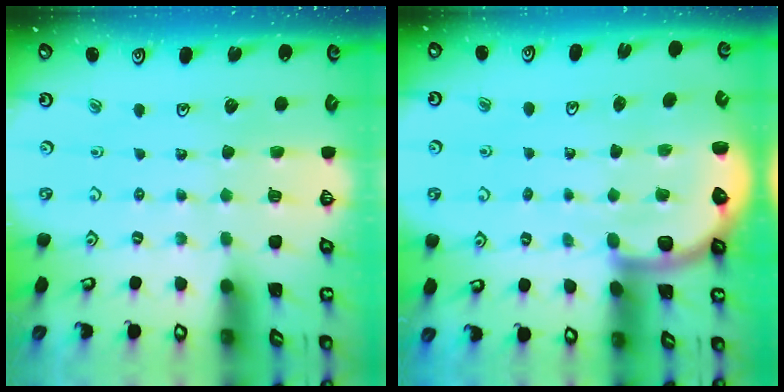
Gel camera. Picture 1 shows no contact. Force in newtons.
{"total": 5.0, "press": 4.7, "slide": 1.7}